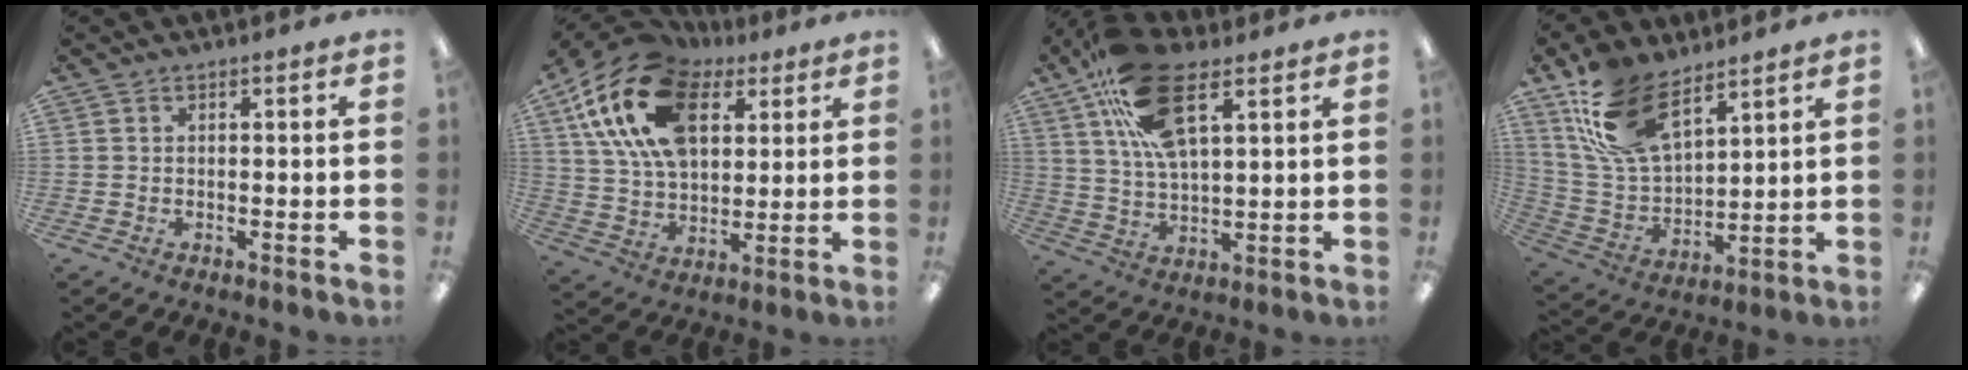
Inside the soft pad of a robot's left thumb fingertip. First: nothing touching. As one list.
[{"total": 22.0, "force": [9.9, 13.3, 14.5], "torque": [-0.288, -0.023, 0.174]}, {"total": 17.6, "force": [9.8, 7.4, 12.6], "torque": [-0.233, -0.022, 0.176]}, {"total": 17.1, "force": [10.6, 8.6, 10.3], "torque": [-0.229, -0.033, 0.199]}]